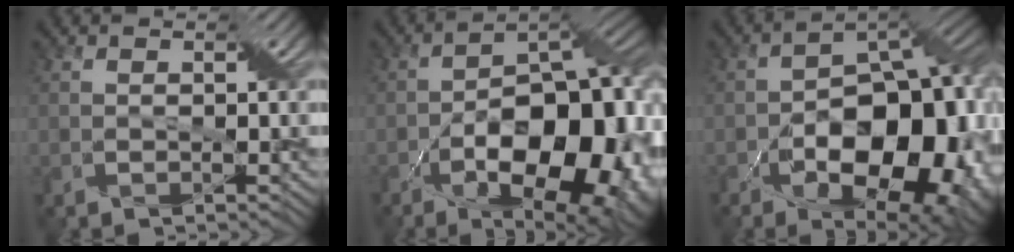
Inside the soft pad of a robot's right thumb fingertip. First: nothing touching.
{"total": 18.5, "force": [-6.5, 9.4, 14.5], "torque": [-0.190, -0.010, -0.095]}
{"total": 18.2, "force": [-6.3, 10.8, 13.2], "torque": [-0.154, -0.007, -0.083]}